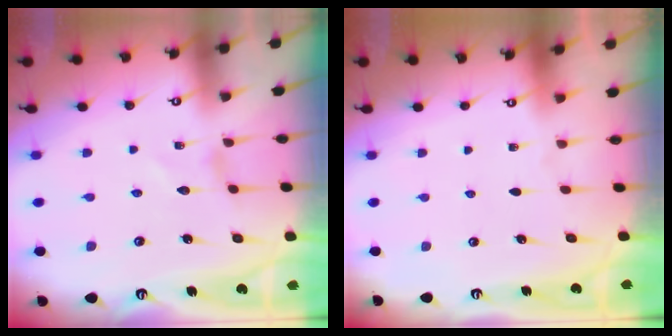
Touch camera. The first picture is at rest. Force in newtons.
{"total": 0.0}